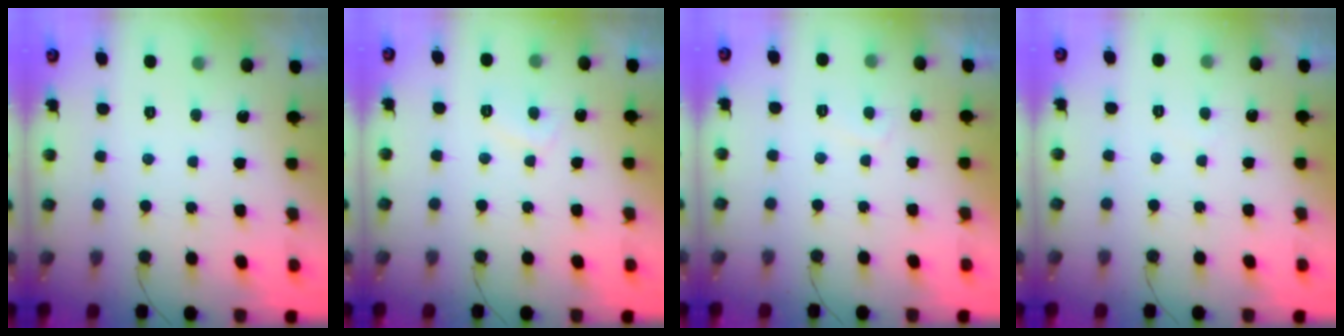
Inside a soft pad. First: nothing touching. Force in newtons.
{"total": 2.9, "press": 2.9, "slide": 0.5}
{"total": 1.6, "press": 1.4, "slide": 0.7}
{"total": 2.9, "press": 2.9, "slide": 0.3}